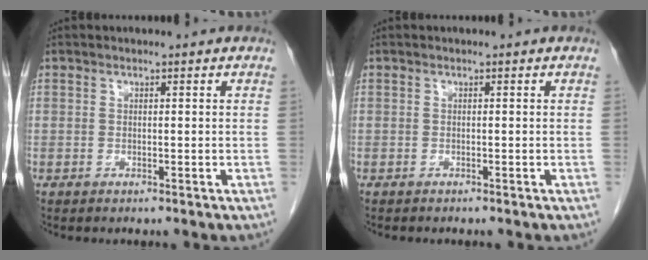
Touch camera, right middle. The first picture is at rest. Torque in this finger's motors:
{"motor_torque": [0.11, 0.00, -0.05, 0.00]}